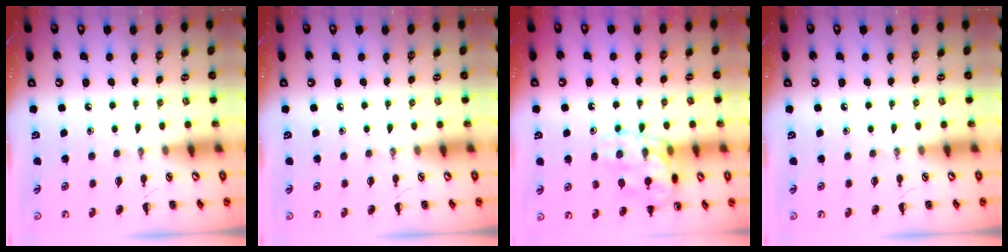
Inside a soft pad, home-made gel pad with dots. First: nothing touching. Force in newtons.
{"total": 0.0}
{"total": 14.7, "press": 14.7, "slide": 1.5}
{"total": 0.0}